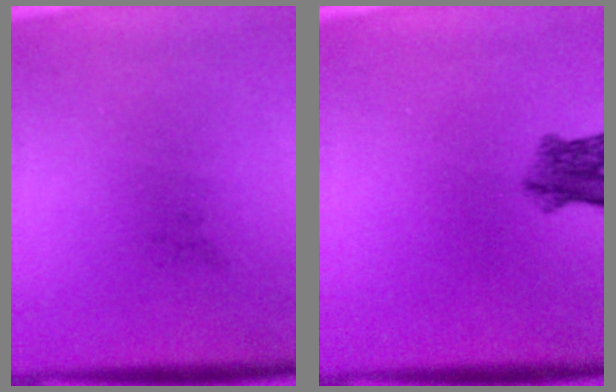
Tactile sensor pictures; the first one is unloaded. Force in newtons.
{"total": 3.8}